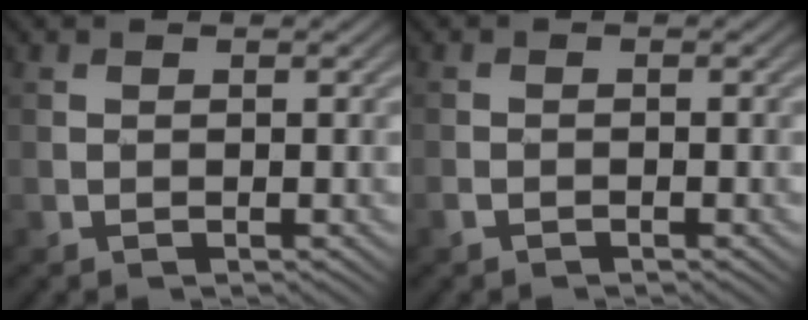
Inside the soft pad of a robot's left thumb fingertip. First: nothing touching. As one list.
[{"total": 1.1, "force": [-0.9, 0.3, 0.5], "torque": [-0.014, -0.004, -0.017]}]